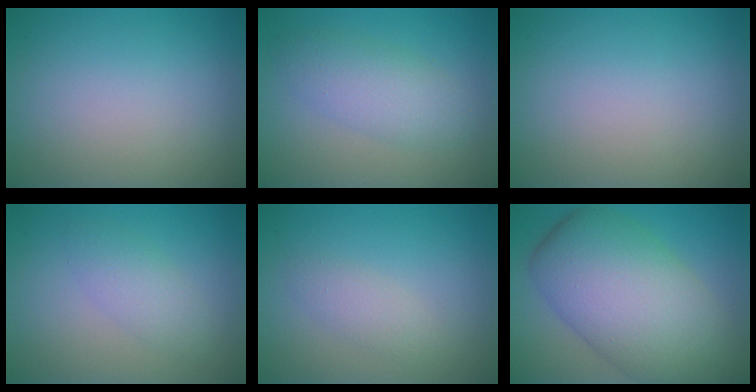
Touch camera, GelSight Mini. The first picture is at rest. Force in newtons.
{"total": 3.7, "press": 3.7, "slide": 0.0}
{"total": 0.0}
{"total": 2.2, "press": 2.2, "slide": 0.1}
{"total": 1.6, "press": 1.6, "slide": 0.1}
{"total": 12.0, "press": 12.0, "slide": 0.5}